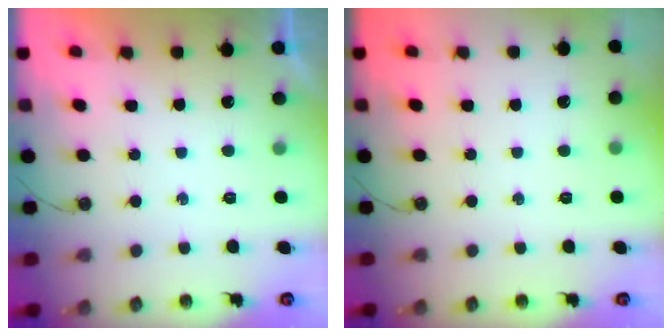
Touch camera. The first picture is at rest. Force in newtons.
{"total": 0.0}